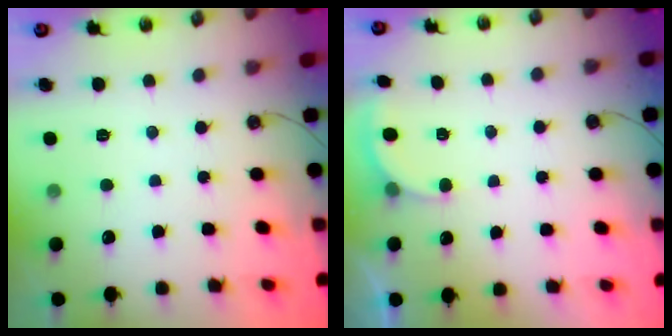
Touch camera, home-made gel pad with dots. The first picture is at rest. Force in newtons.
{"total": 2.8, "press": 2.6, "slide": 1.0}